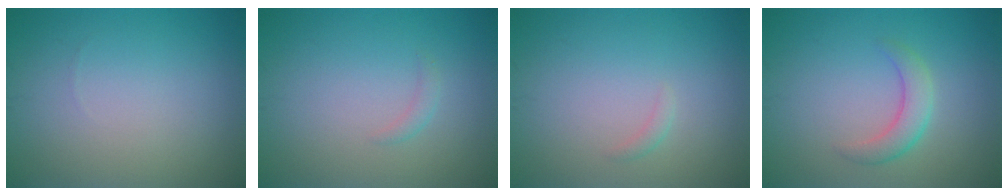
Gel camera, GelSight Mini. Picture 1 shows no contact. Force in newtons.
{"total": 0.8, "press": 0.8, "slide": 0.0}
{"total": 0.6, "press": 0.6, "slide": 0.0}
{"total": 2.6, "press": 2.6, "slide": 0.3}